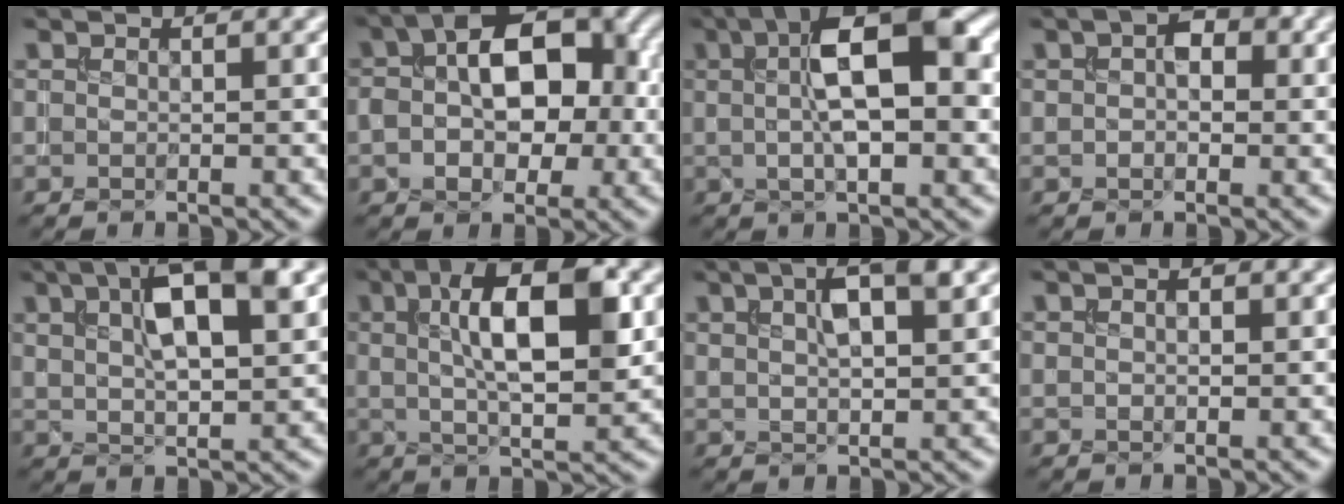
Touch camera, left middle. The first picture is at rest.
{"total": 9.1, "force": [0.6, 5.4, 7.3], "torque": [-0.113, 0.020, -0.002]}
{"total": 8.2, "force": [1.4, 2.7, 7.6], "torque": [-0.123, 0.014, 0.014]}
{"total": 2.6, "force": [0.6, 1.6, 1.9], "torque": [-0.031, 0.008, 0.004]}
{"total": 7.6, "force": [3.3, 2.6, 6.4], "torque": [-0.111, 0.011, 0.054]}
{"total": 8.9, "force": [2.0, 3.0, 8.1], "torque": [-0.123, 0.010, 0.027]}
{"total": 4.5, "force": [2.0, 1.5, 3.7], "torque": [-0.067, 0.009, 0.036]}
{"total": 0.9, "force": [0.4, 0.4, 0.8], "torque": [-0.012, 0.002, 0.007]}